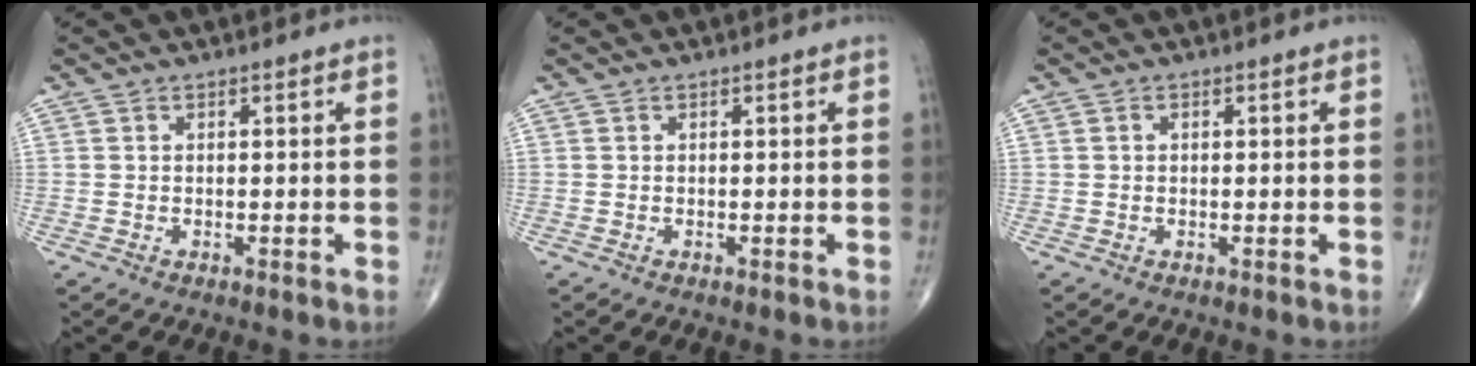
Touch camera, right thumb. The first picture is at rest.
{"total": 0.0}
{"total": 0.6, "force": [0.2, 0.4, 0.4], "torque": [-0.007, 0.001, 0.003]}